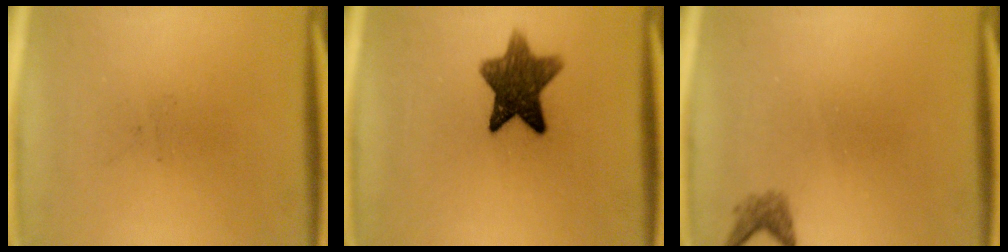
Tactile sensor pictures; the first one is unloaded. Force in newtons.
{"total": 9.8}
{"total": 1.4}